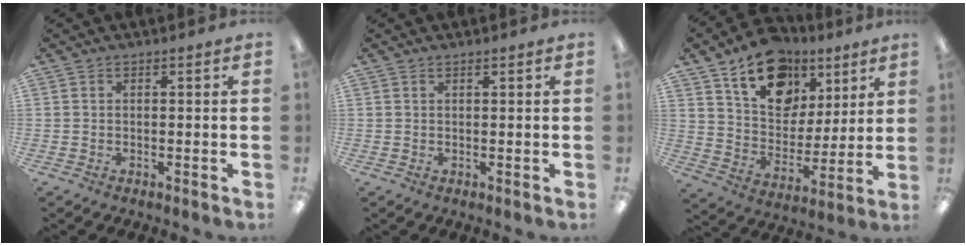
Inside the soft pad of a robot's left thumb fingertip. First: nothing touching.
{"total": 0.6, "force": [0.5, 0.2, 0.2], "torque": [-0.005, 0.001, 0.010]}
{"total": 16.9, "force": [10.2, 11.4, 7.3], "torque": [-0.117, -0.047, 0.190]}